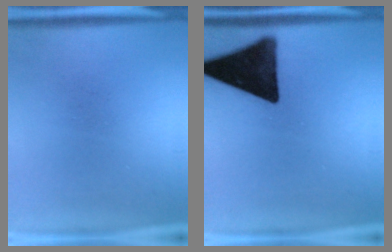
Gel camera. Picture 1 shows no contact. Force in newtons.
{"total": 17.1}